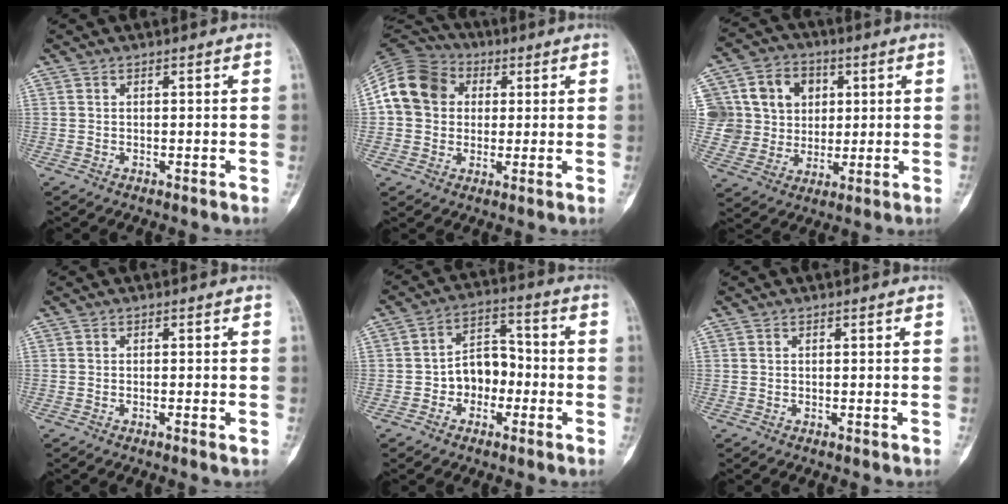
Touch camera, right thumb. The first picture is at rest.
{"total": 13.2, "force": [2.1, 11.3, 6.5], "torque": [-0.111, 0.023, 0.028]}
{"total": 15.4, "force": [3.8, 13.8, 5.7], "torque": [-0.071, 0.024, 0.078]}
{"total": 0.9, "force": [-0.4, 0.0, 0.8], "torque": [-0.016, -0.001, -0.006]}
{"total": 8.2, "force": [-2.0, 6.1, 5.1], "torque": [-0.046, 0.041, -0.045]}
{"total": 0.0}